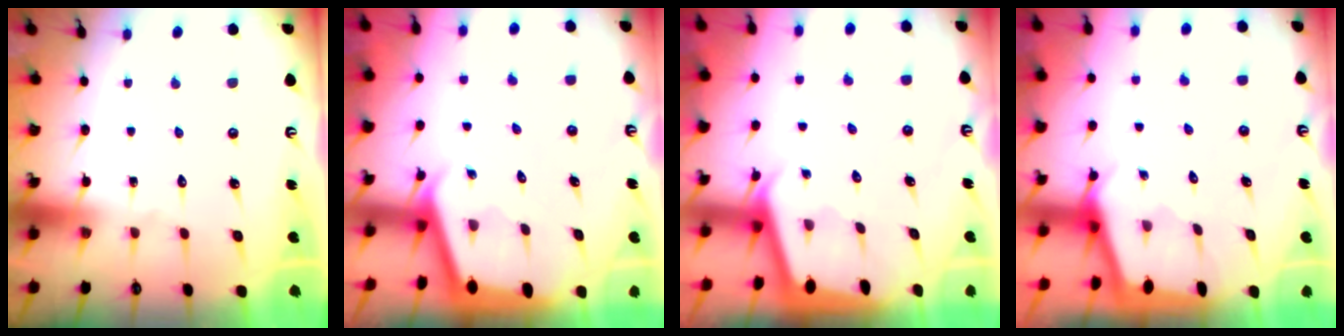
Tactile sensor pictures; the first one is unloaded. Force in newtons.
{"total": 1.9, "press": 1.9, "slide": 0.1}
{"total": 2.0, "press": 2.0, "slide": 0.1}
{"total": 1.7, "press": 1.7, "slide": 0.2}